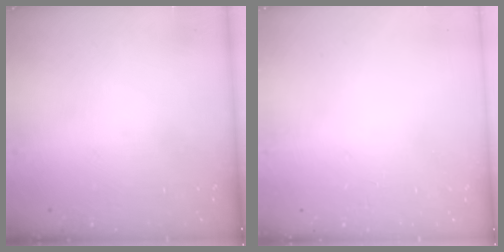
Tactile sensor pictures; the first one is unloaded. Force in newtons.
{"total": 2.6, "press": 2.6, "slide": 0.2}